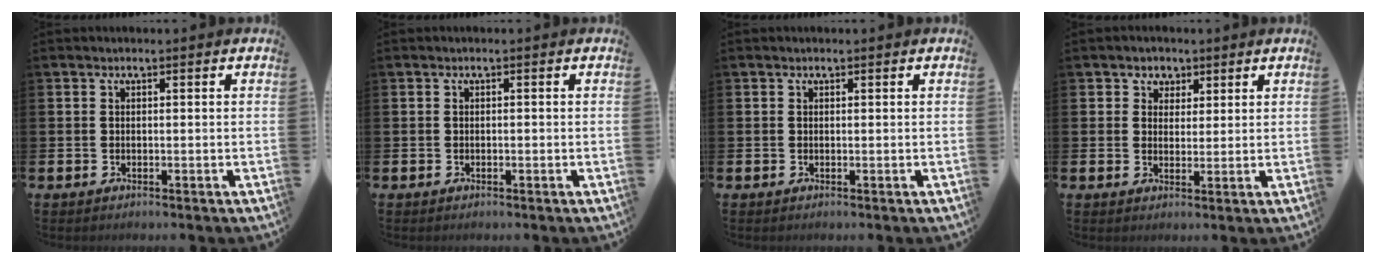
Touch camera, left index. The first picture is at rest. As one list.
[{"total": 0.0}, {"total": 0.0}, {"total": 3.0, "force": [2.0, 2.3, -0.2], "torque": [0.007, -0.001, 0.032]}]